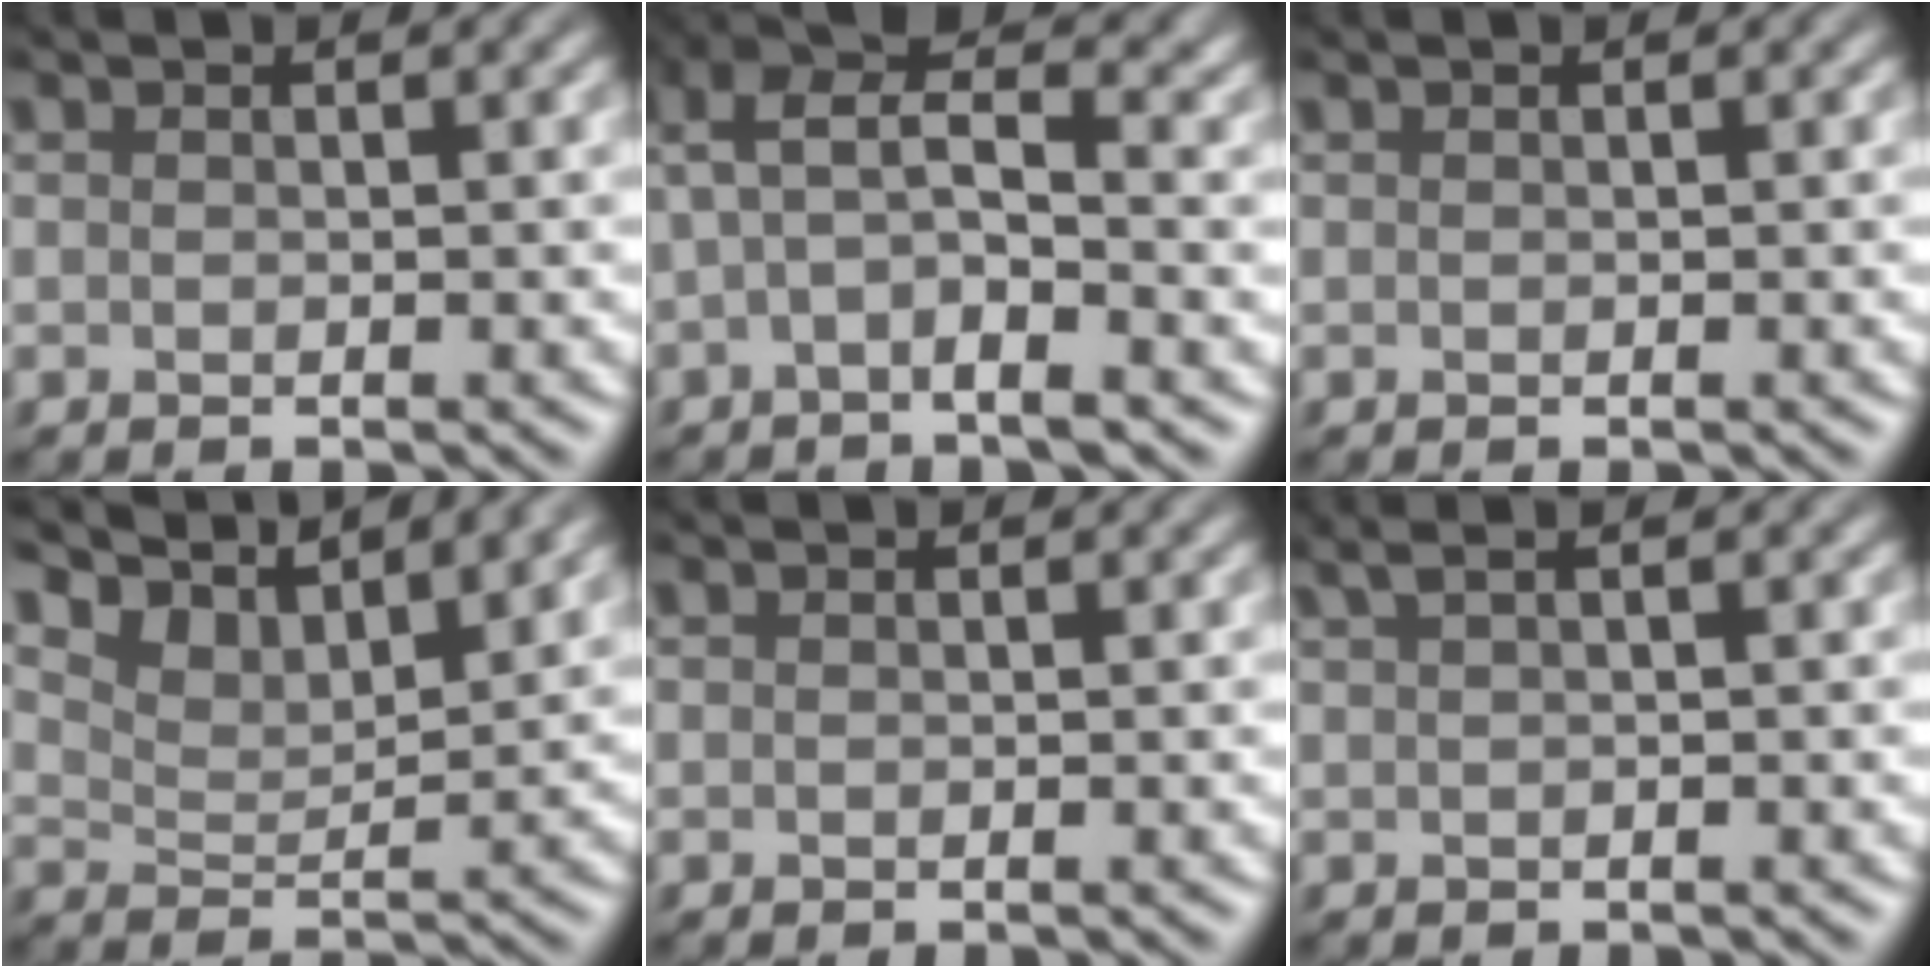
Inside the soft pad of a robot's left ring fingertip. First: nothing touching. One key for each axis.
{"total": 5.3, "fx": 0.3, "fy": 2.1, "fz": 4.8, "tx": -0.092, "ty": 0.014, "tz": -0.004}
{"total": 0.0}
{"total": 6.4, "fx": 6.0, "fy": 1.2, "fz": 2.0, "tx": -0.054, "ty": 0.004, "tz": 0.093}
{"total": 0.0}
{"total": 2.7, "fx": 1.2, "fy": 1.2, "fz": 2.1, "tx": -0.025, "ty": 0.007, "tz": 0.001}